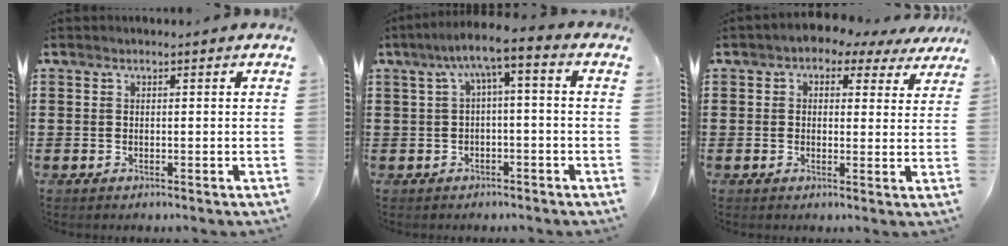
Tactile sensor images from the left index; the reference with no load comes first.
{"total": 4.0, "force": [-0.9, 0.4, 3.9], "torque": [-0.081, -0.004, -0.027]}
{"total": 2.6, "force": [1.6, 1.9, 0.9], "torque": [-0.022, -0.005, 0.022]}